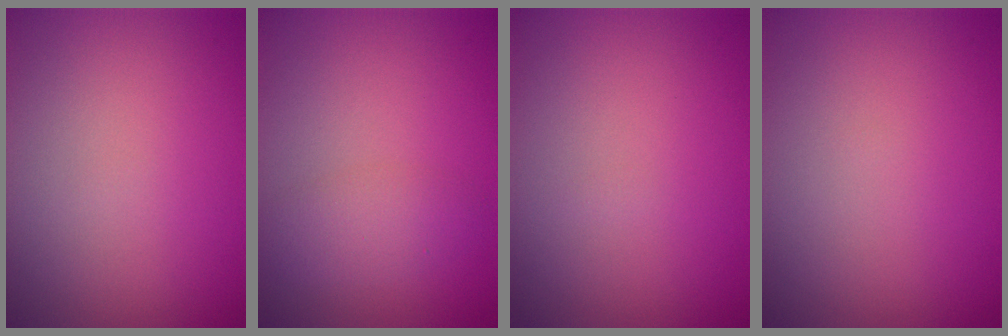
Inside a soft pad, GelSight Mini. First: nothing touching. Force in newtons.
{"total": 2.2, "press": 2.2, "slide": 0.1}
{"total": 0.0}
{"total": 0.0}